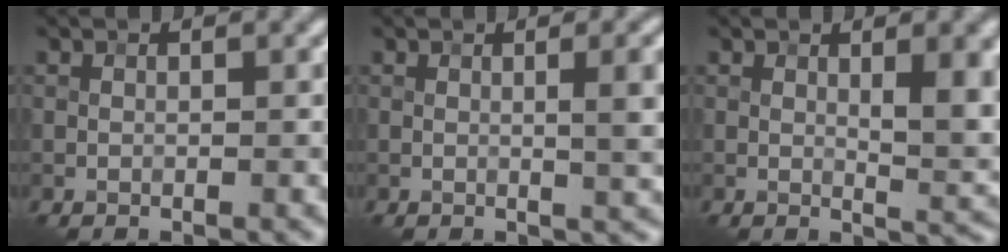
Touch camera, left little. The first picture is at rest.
{"total": 4.9, "force": [0.5, 1.3, 4.7], "torque": [-0.051, 0.012, 0.004]}
{"total": 5.2, "force": [1.0, 1.3, 4.9], "torque": [-0.064, -0.002, 0.017]}